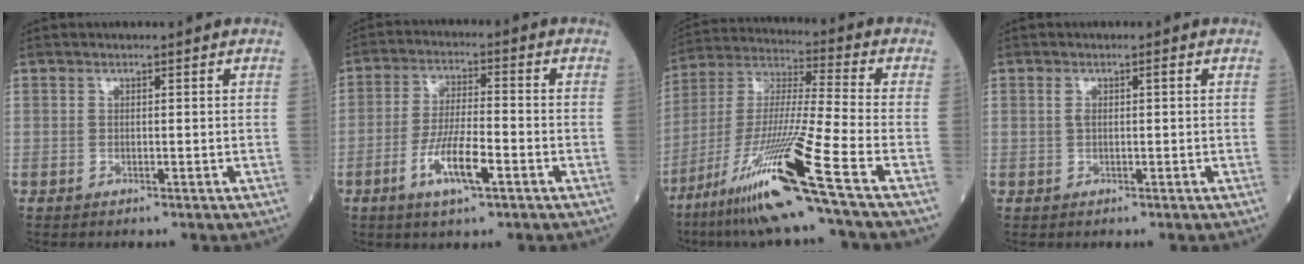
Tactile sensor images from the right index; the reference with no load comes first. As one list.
[{"total": 8.1, "force": [-3.6, 1.4, 7.1], "torque": [-0.140, -0.006, -0.064]}, {"total": 19.3, "force": [-10.8, -1.8, 15.9], "torque": [-0.341, -0.044, -0.204]}, {"total": 1.5, "force": [0.3, 0.5, 1.3], "torque": [-0.030, 0.013, 0.008]}]